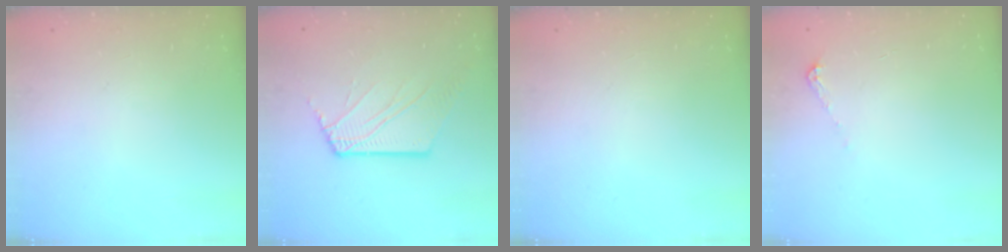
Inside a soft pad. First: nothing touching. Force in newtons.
{"total": 6.2, "press": 6.2, "slide": 0.8}
{"total": 0.0}
{"total": 5.8, "press": 5.8, "slide": 0.8}